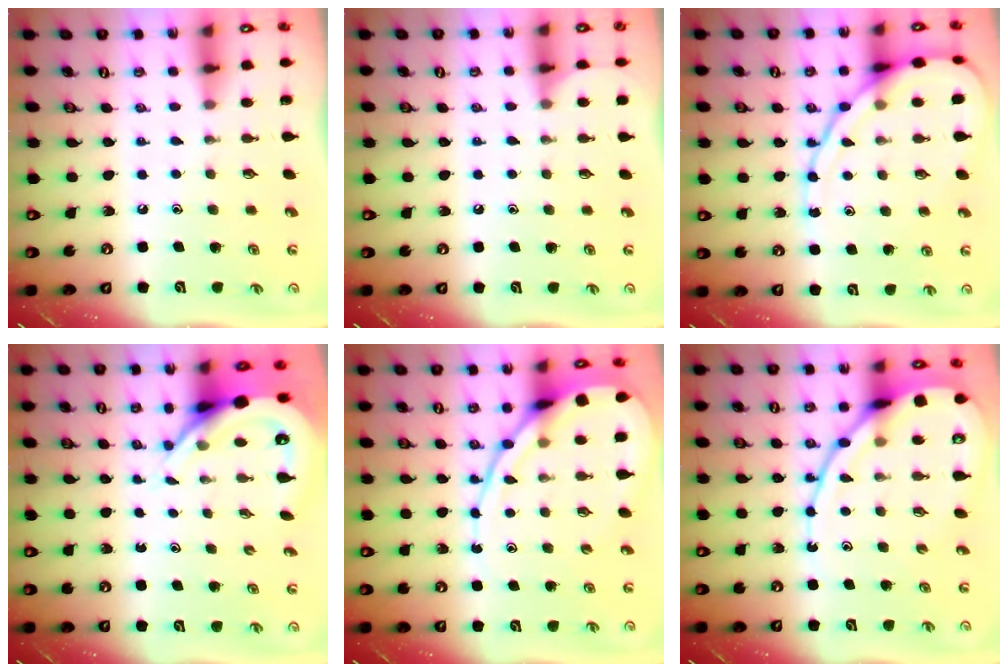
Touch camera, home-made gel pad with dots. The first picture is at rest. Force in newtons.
{"total": 4.2, "press": 4.2, "slide": 0.5}
{"total": 12.8, "press": 12.7, "slide": 1.3}
{"total": 6.4, "press": 6.3, "slide": 0.8}
{"total": 12.0, "press": 12.0, "slide": 0.9}
{"total": 14.1, "press": 14.0, "slide": 1.3}